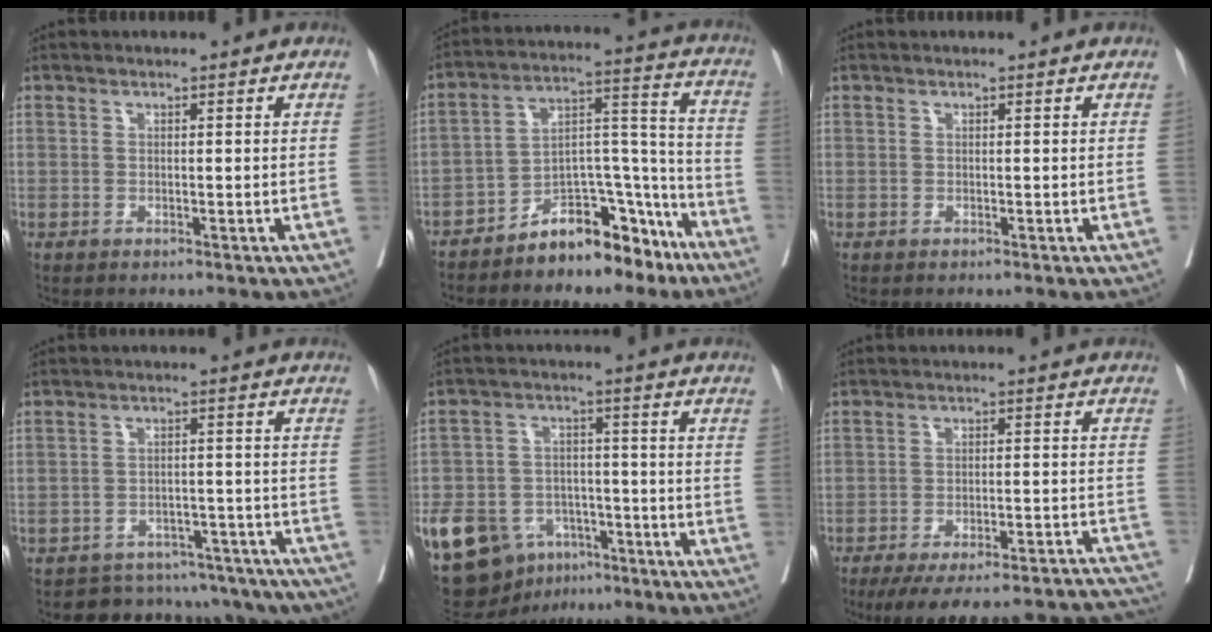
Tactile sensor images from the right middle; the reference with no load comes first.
{"total": 12.8, "force": [-9.7, 5.3, 6.4], "torque": [-0.093, 0.049, -0.159]}
{"total": 0.0}
{"total": 17.0, "force": [-15.4, 6.4, 3.3], "torque": [-0.030, 0.033, -0.178]}
{"total": 16.6, "force": [-8.8, 11.2, 8.4], "torque": [-0.181, 0.014, -0.136]}
{"total": 26.9, "force": [-24.8, 4.1, 9.7], "torque": [-0.102, -0.008, -0.315]}